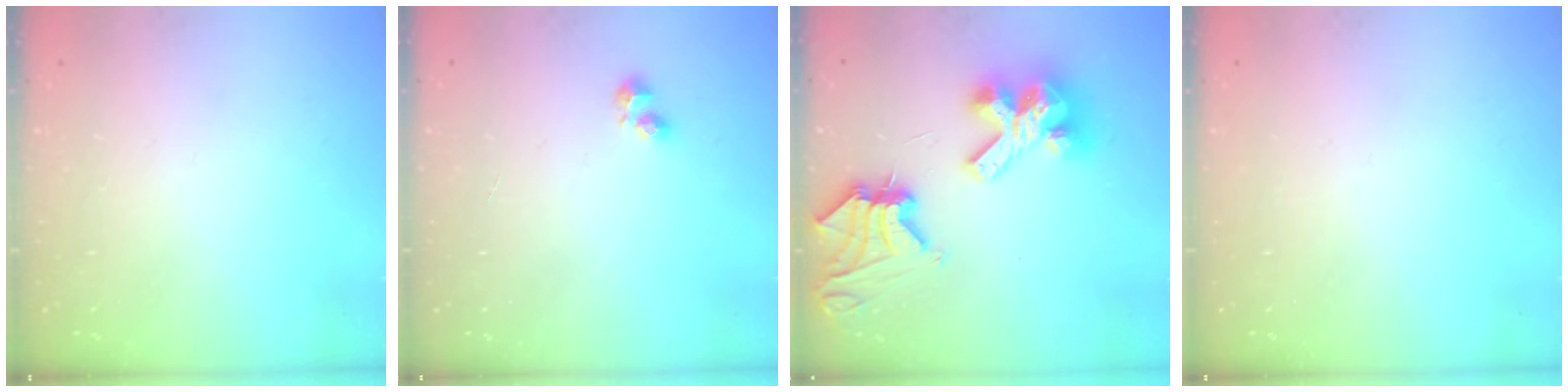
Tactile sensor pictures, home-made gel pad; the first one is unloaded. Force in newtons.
{"total": 3.8, "press": 3.8, "slide": 0.7}
{"total": 14.5, "press": 14.3, "slide": 1.8}
{"total": 0.0}